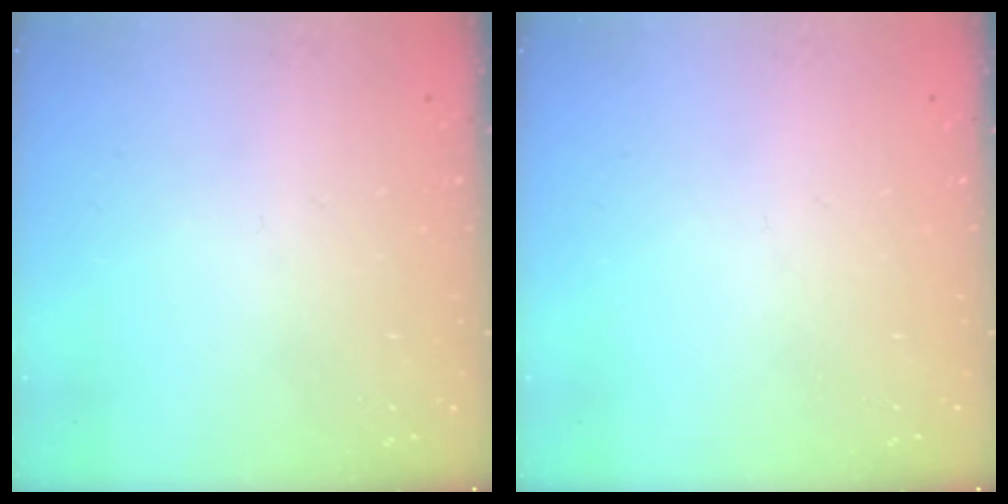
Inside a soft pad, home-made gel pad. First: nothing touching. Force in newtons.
{"total": 0.0}